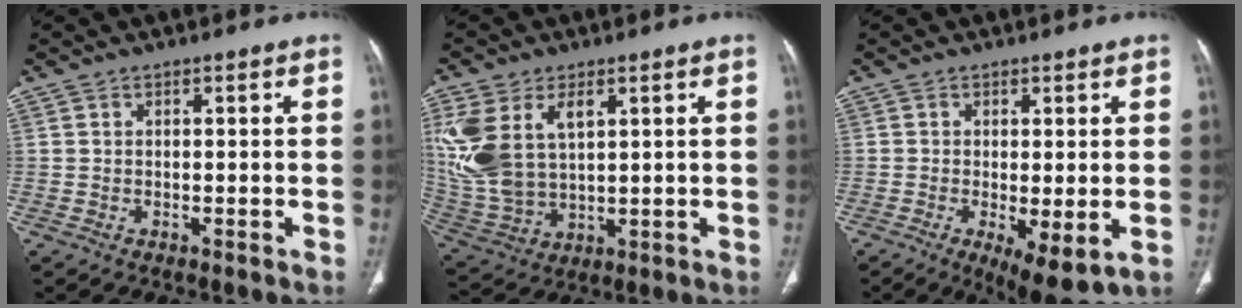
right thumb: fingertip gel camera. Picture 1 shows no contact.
{"total": 15.8, "force": [5.1, 9.4, 11.7], "torque": [-0.257, -0.009, 0.118]}
{"total": 7.8, "force": [-1.9, 2.6, 7.1], "torque": [-0.112, -0.022, -0.024]}